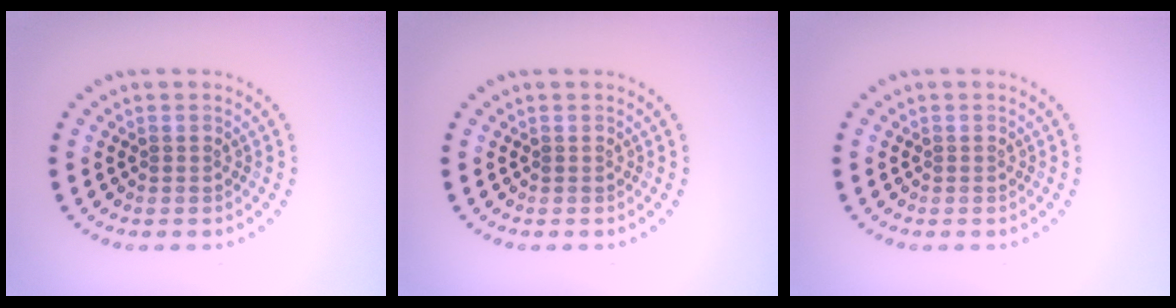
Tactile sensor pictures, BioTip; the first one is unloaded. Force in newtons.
{"total": 0.0}
{"total": 0.0}